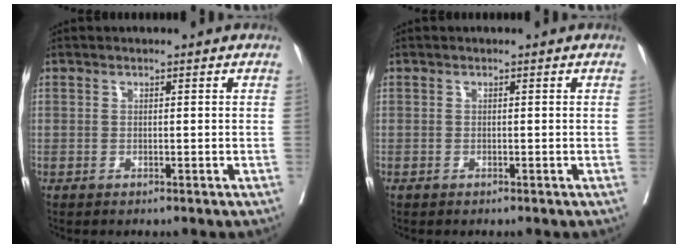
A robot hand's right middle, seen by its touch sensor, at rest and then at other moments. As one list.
[{"total": 0.0}]